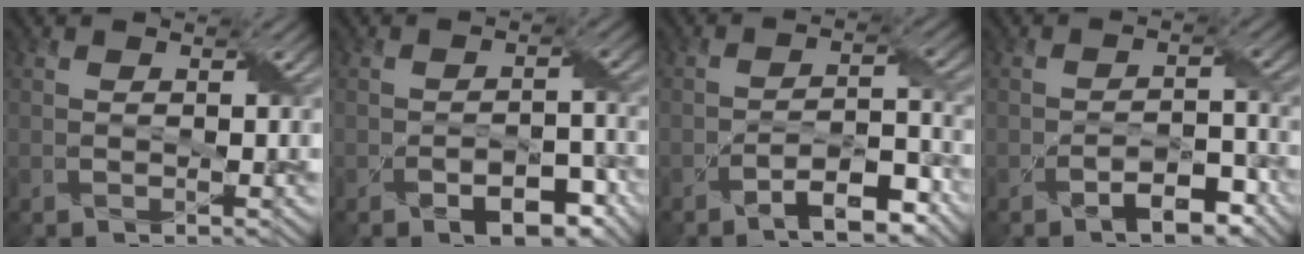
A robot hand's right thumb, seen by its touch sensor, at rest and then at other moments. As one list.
[{"total": 5.7, "force": [-3.2, 3.0, 3.7], "torque": [-0.052, -0.004, -0.041]}, {"total": 7.1, "force": [-5.0, 2.0, 4.6], "torque": [-0.070, 0.007, -0.087]}, {"total": 5.1, "force": [-3.3, 2.1, 3.4], "torque": [-0.051, 0.006, -0.049]}]